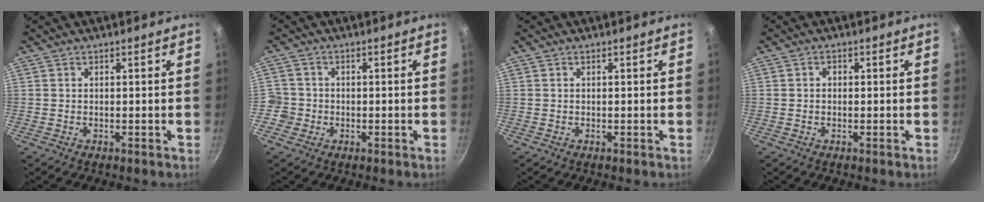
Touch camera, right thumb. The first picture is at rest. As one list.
[{"total": 4.1, "force": [-1.4, 3.7, 0.8], "torque": [0.005, 0.020, -0.029]}, {"total": 0.0}, {"total": 1.1, "force": [-0.1, 1.0, 0.6], "torque": [-0.008, 0.006, -0.004]}]